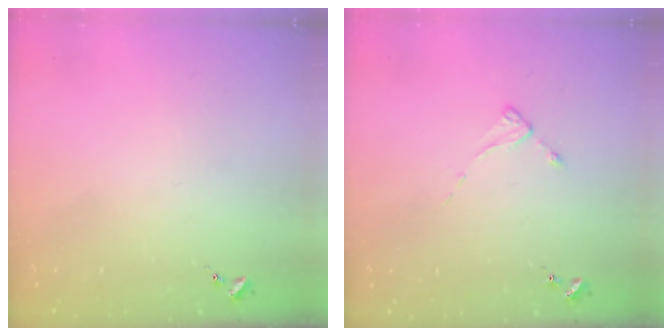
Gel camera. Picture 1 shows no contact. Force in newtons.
{"total": 2.3, "press": 2.3, "slide": 0.3}